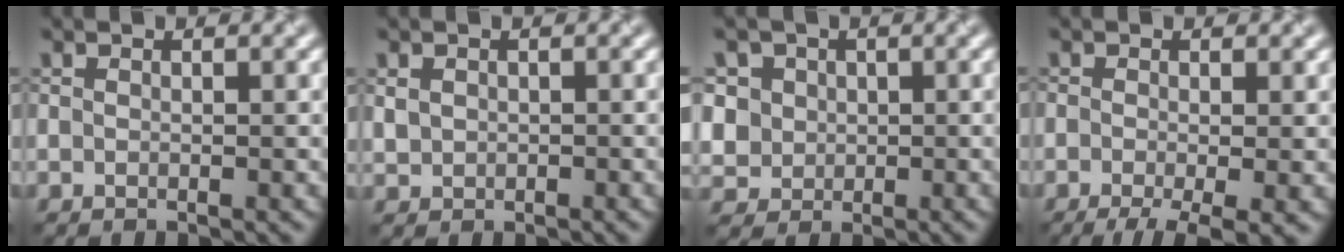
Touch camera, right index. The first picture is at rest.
{"total": 1.2, "force": [0.2, 1.1, 0.5], "torque": [-0.007, -0.003, 0.005]}
{"total": 5.6, "force": [1.7, 4.9, 1.9], "torque": [-0.048, 0.016, 0.025]}
{"total": 5.2, "force": [-2.6, 1.5, 4.2], "torque": [-0.070, -0.010, -0.040]}